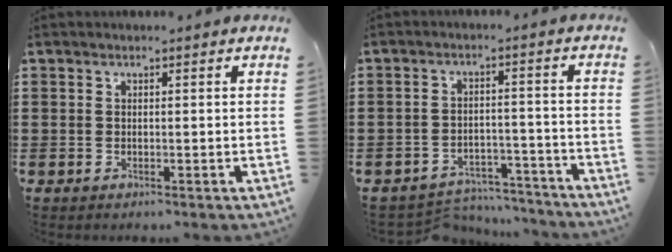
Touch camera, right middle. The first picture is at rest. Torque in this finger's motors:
{"motor_torque": [1.11, 0.67, 0.00, 0.00]}